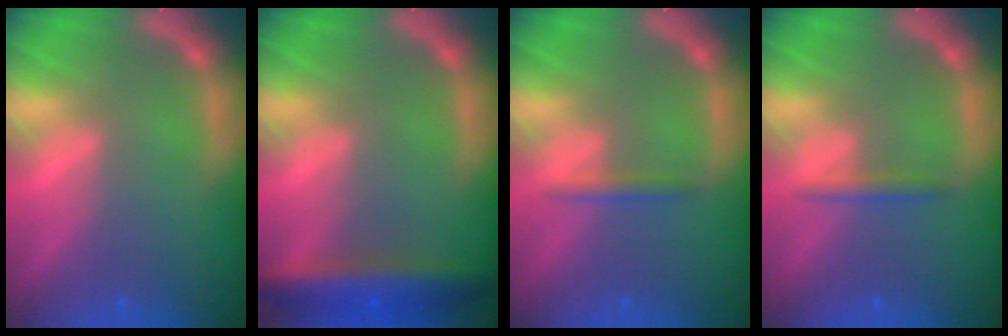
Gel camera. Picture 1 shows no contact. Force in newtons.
{"total": 6.0}
{"total": 1.4}
{"total": 1.4}